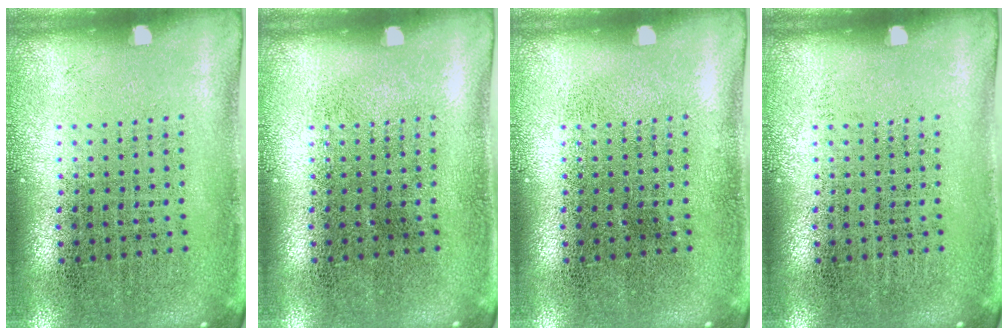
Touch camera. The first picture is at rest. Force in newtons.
{"total": 0.0}
{"total": 0.0}
{"total": 0.0}